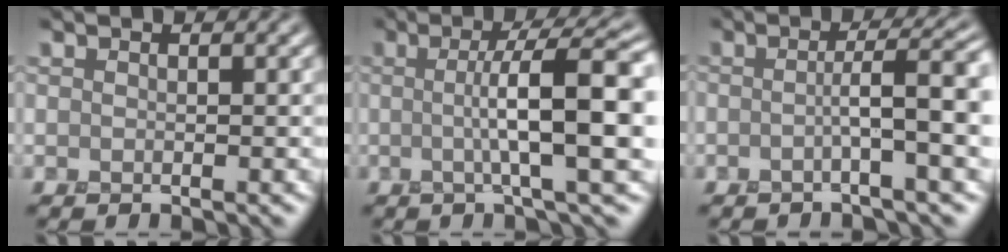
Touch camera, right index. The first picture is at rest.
{"total": 8.8, "force": [0.2, 1.7, 8.7], "torque": [-0.116, 0.007, 0.001]}
{"total": 5.1, "force": [-0.7, 0.7, 5.0], "torque": [-0.074, 0.015, -0.025]}